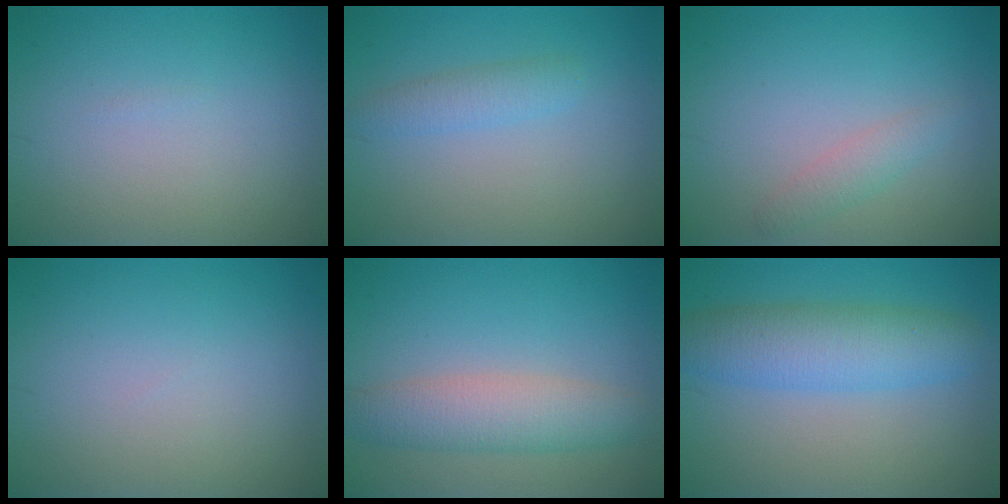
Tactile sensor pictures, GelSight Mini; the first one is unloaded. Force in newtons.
{"total": 1.9, "press": 1.9, "slide": 0.1}
{"total": 1.6, "press": 1.6, "slide": 0.1}
{"total": 0.0}
{"total": 4.3, "press": 4.3, "slide": 0.1}
{"total": 5.7, "press": 5.7, "slide": 0.1}